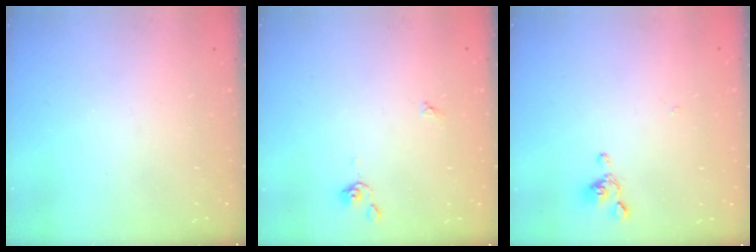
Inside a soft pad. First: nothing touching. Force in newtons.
{"total": 2.1, "press": 2.1, "slide": 0.4}
{"total": 2.3, "press": 2.3, "slide": 0.5}